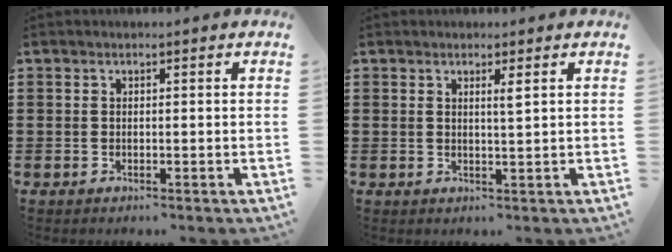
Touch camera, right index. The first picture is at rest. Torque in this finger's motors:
{"motor_torque": [-0.19, 0.21, 0.06, -0.01]}